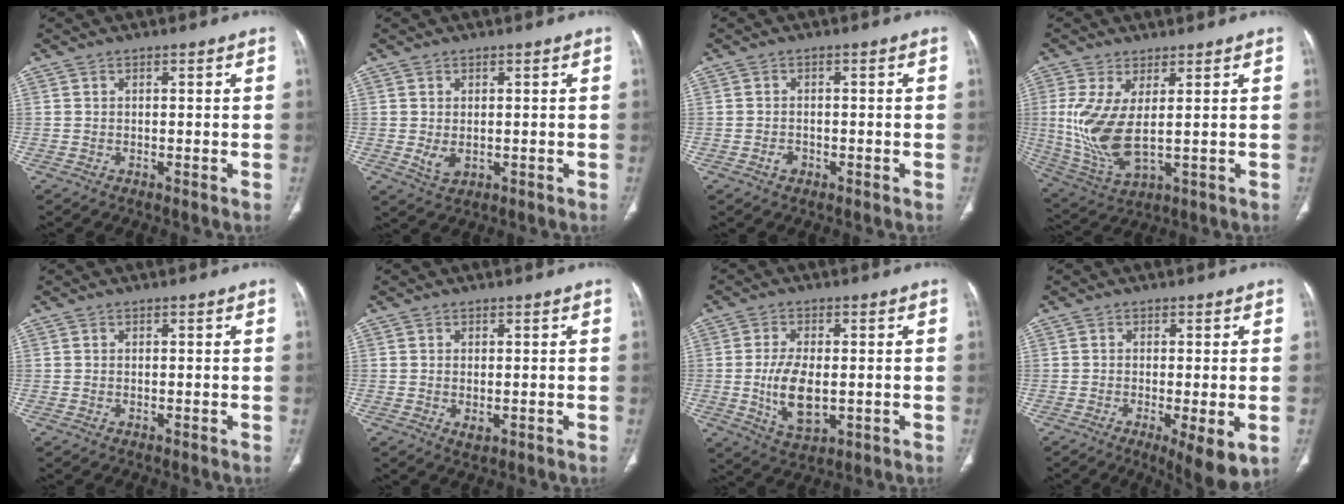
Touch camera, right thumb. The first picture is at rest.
{"total": 2.8, "force": [-0.1, 1.8, 2.1], "torque": [-0.038, -0.008, 0.008]}
{"total": 1.5, "force": [-0.8, 1.1, 0.6], "torque": [-0.009, 0.006, -0.012]}
{"total": 11.4, "force": [1.0, 4.5, 10.4], "torque": [-0.236, -0.019, 0.037]}
{"total": 0.0}
{"total": 1.6, "force": [-0.3, 0.8, 1.3], "torque": [-0.025, -0.007, 0.000]}
{"total": 9.1, "force": [-0.9, 4.7, 7.7], "torque": [-0.143, -0.010, -0.008]}
{"total": 7.4, "force": [-2.4, 1.8, 6.8], "torque": [-0.101, -0.019, -0.035]}